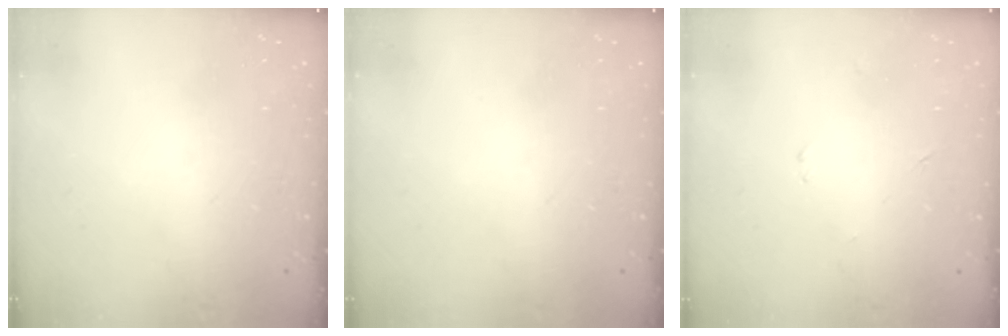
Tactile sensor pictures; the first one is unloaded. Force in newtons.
{"total": 0.0}
{"total": 2.3, "press": 2.3, "slide": 0.3}